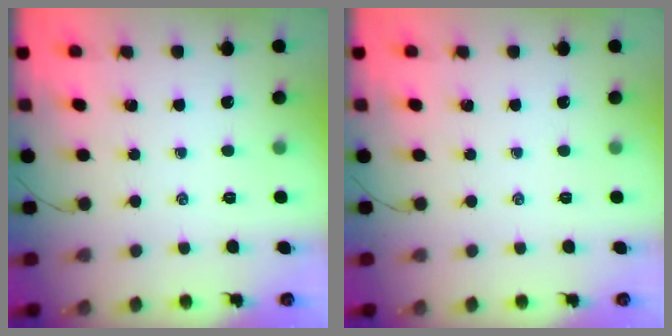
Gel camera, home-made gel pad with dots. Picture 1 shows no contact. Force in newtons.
{"total": 0.0}